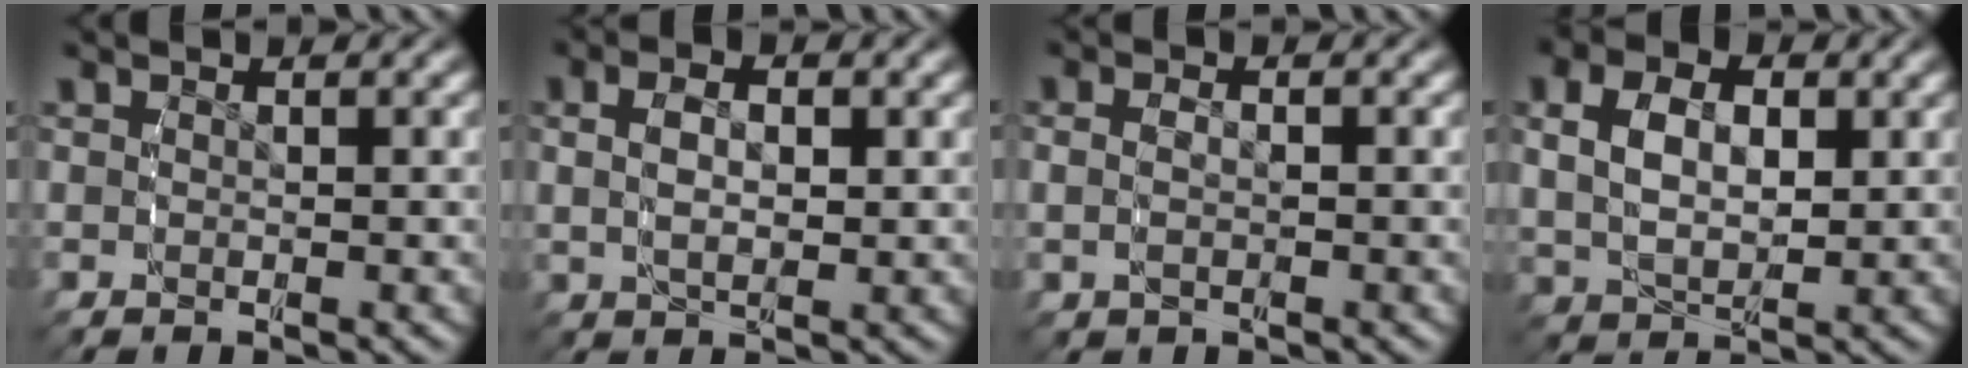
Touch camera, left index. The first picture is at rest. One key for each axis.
{"total": 3.2, "fx": 0.5, "fy": 1.7, "fz": 2.6, "tx": -0.048, "ty": -0.010, "tz": 0.019}
{"total": 1.8, "fx": -0.3, "fy": 1.1, "fz": 1.4, "tx": -0.032, "ty": -0.007, "tz": 0.002}
{"total": 5.6, "fx": 1.1, "fy": 3.8, "fz": 3.9, "tx": -0.074, "ty": -0.015, "tz": 0.031}